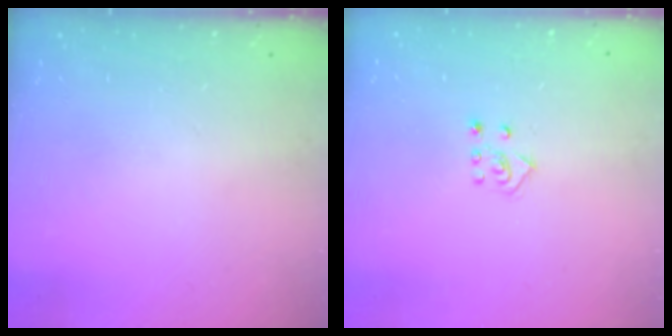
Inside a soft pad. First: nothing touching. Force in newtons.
{"total": 5.0, "press": 4.9, "slide": 0.4}